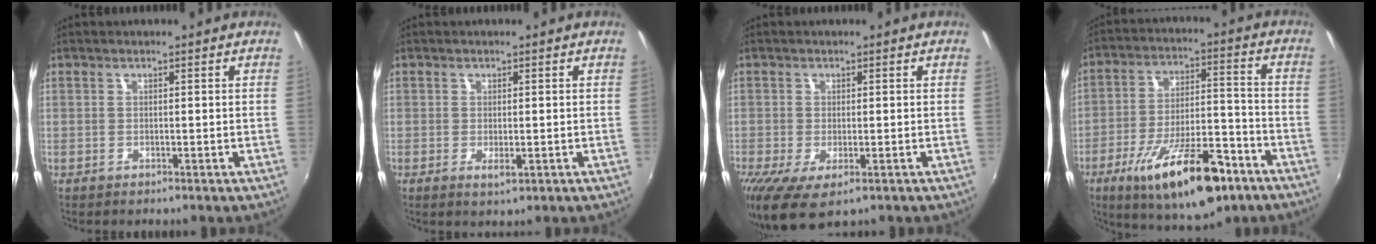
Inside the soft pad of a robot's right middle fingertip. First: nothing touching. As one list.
[{"total": 1.9, "force": [-0.4, 0.6, 1.7], "torque": [-0.031, -0.006, -0.004]}, {"total": 6.7, "force": [-3.2, 2.6, 5.3], "torque": [-0.106, -0.031, -0.048]}, {"total": 19.8, "force": [-11.7, 6.3, 14.6], "torque": [-0.249, -0.018, -0.176]}]